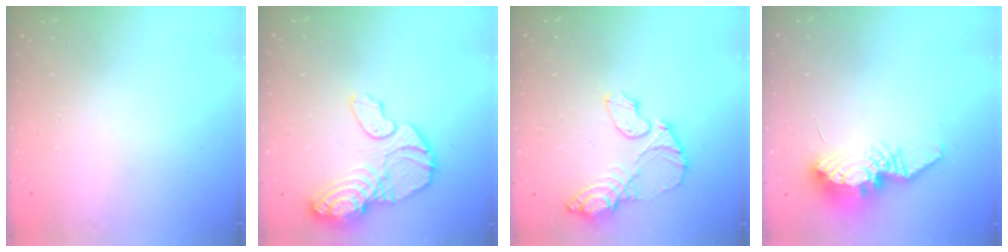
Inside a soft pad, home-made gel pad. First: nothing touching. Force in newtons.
{"total": 15.5, "press": 15.4, "slide": 2.1}
{"total": 11.4, "press": 11.4, "slide": 1.1}
{"total": 10.2, "press": 10.1, "slide": 0.8}